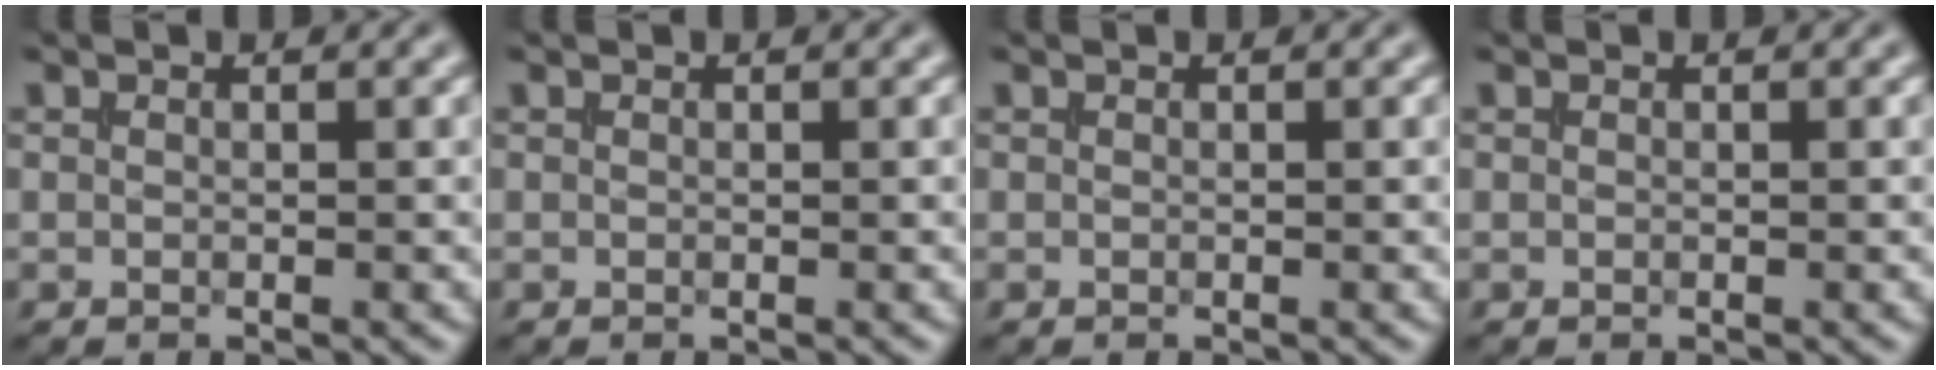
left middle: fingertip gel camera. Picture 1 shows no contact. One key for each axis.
{"total": 0.0}
{"total": 0.0}
{"total": 0.0}